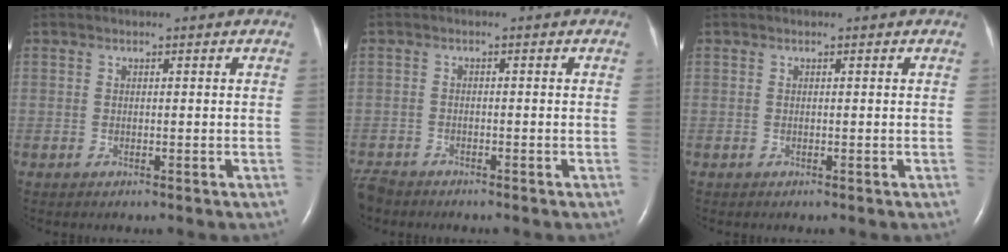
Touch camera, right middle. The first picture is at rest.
{"total": 3.6, "force": [-3.3, 1.2, 0.6], "torque": [-0.015, -0.010, -0.063]}
{"total": 0.0}